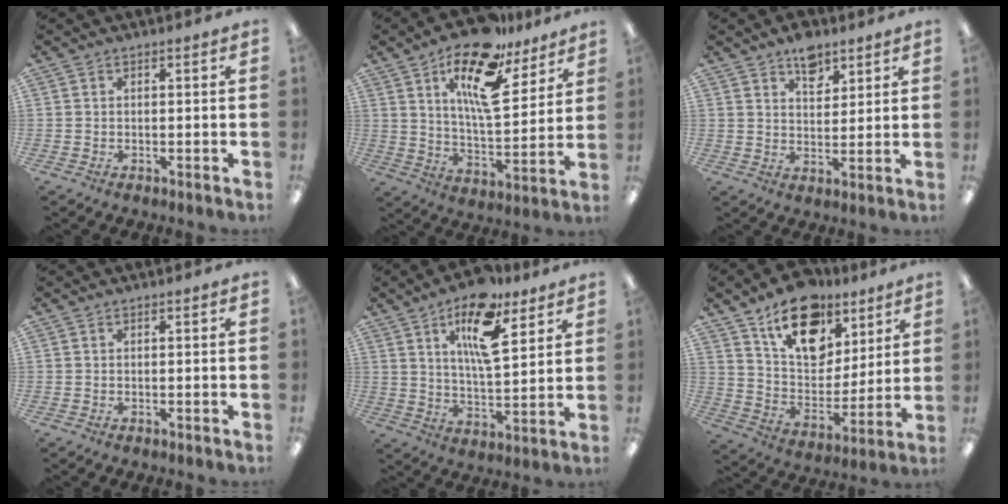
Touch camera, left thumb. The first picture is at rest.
{"total": 20.2, "force": [12.2, 8.1, 13.9], "torque": [-0.219, -0.065, 0.201]}
{"total": 7.2, "force": [5.2, 3.9, 3.1], "torque": [-0.035, -0.024, 0.090]}
{"total": 0.0}
{"total": 15.8, "force": [9.1, 6.5, 11.1], "torque": [-0.176, -0.035, 0.151]}
{"total": 19.0, "force": [11.6, 11.6, 9.6], "torque": [-0.143, -0.062, 0.206]}